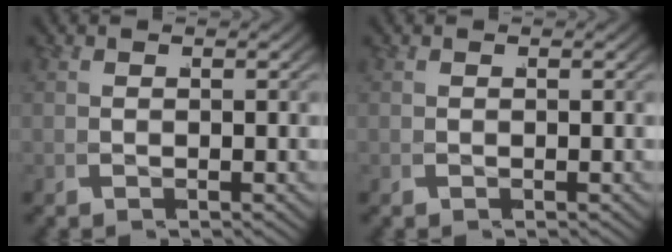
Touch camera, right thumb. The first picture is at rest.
{"total": 0.0}